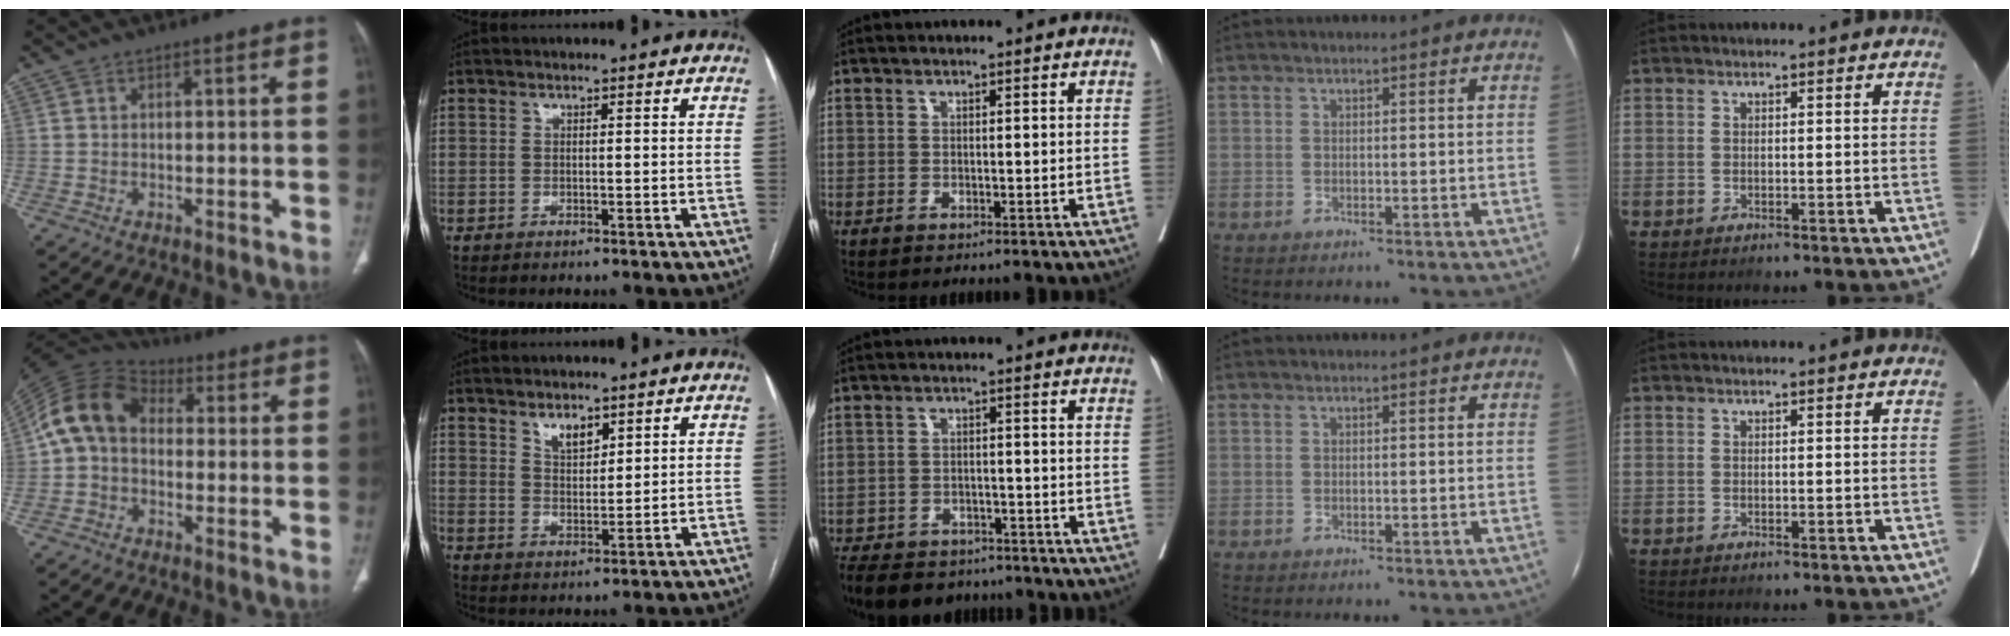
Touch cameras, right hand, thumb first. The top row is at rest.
{"thumb": {"total": 11.4, "force": [0.1, 8.6, 7.5], "torque": [-0.135, 0.034, -0.016]}, "index": {"total": 3.9, "force": [2.5, 1.9, 2.2], "torque": [-0.039, -0.002, 0.051]}, "middle": {"total": 13.7, "force": [-11.4, 6.0, 4.8], "torque": [-0.103, 0.000, -0.154]}}